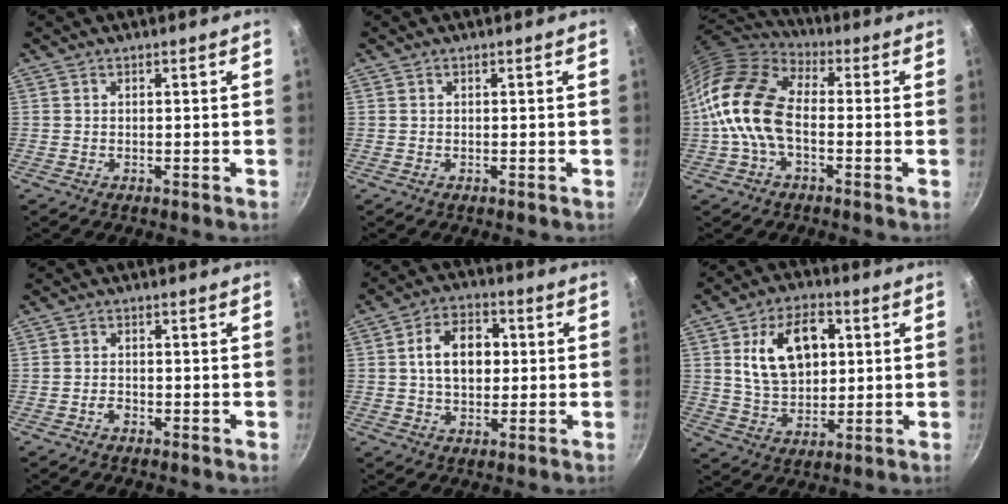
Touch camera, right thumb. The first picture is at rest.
{"total": 0.0}
{"total": 14.5, "force": [-1.7, 8.8, 11.5], "torque": [-0.206, 0.033, -0.053]}
{"total": 1.4, "force": [-0.8, 0.9, 0.7], "torque": [-0.012, 0.010, -0.015]}
{"total": 10.3, "force": [1.1, 7.1, 7.4], "torque": [-0.095, 0.014, 0.010]}
{"total": 14.7, "force": [3.4, 9.8, 10.5], "torque": [-0.147, -0.002, 0.059]}